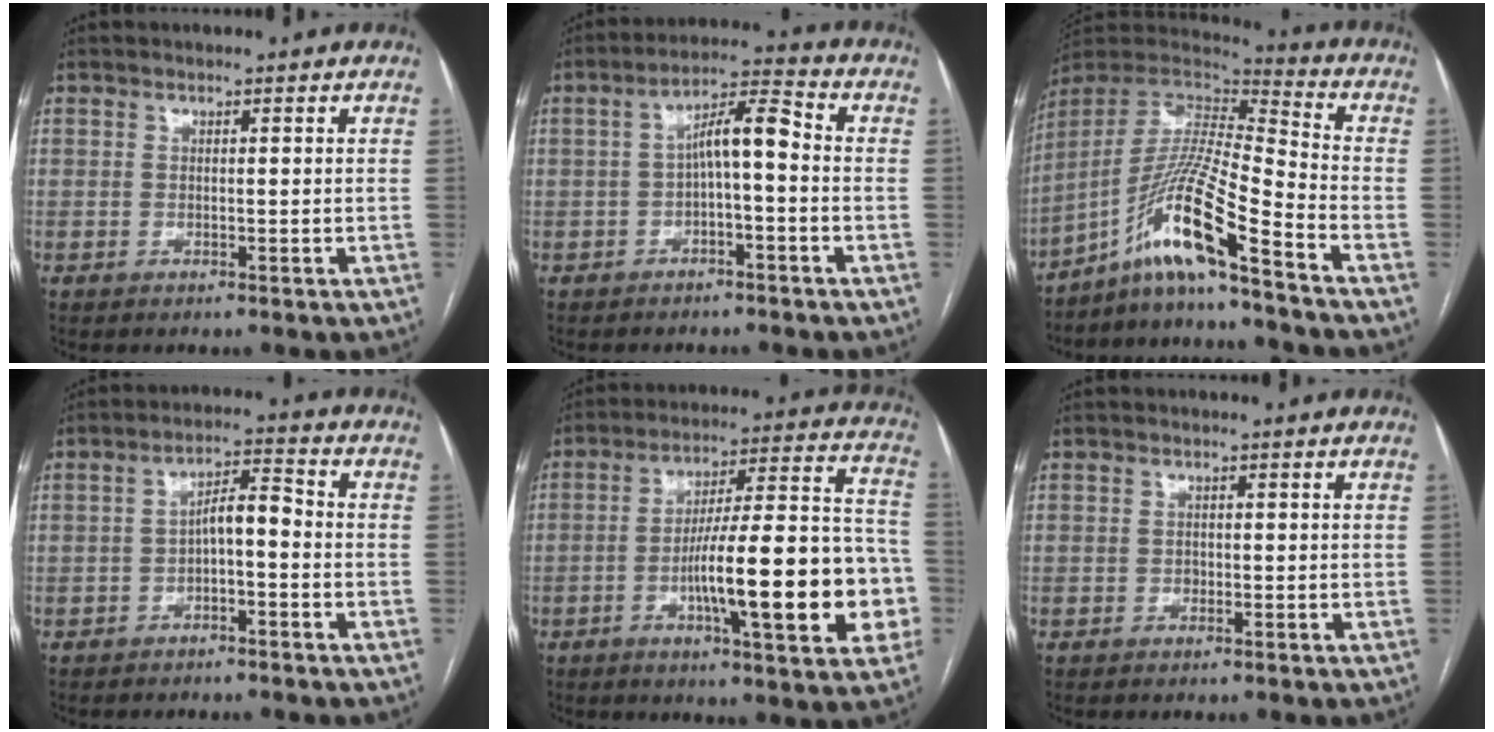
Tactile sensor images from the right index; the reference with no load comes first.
{"total": 6.8, "force": [-0.6, 1.5, 6.7], "torque": [-0.117, 0.031, -0.012]}
{"total": 14.6, "force": [-9.8, -0.7, 10.8], "torque": [-0.218, 0.003, -0.182]}
{"total": 4.9, "force": [-1.2, 1.6, 4.6], "torque": [-0.080, 0.024, -0.019]}
{"total": 21.7, "force": [-5.6, 3.7, 20.6], "torque": [-0.258, 0.027, -0.076]}
{"total": 0.8, "force": [-0.2, 0.6, 0.4], "torque": [-0.004, 0.003, -0.003]}